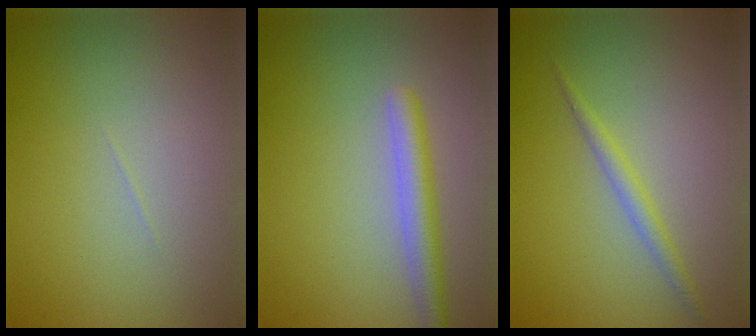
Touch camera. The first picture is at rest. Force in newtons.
{"total": 2.7, "press": 2.7, "slide": 0.3}
{"total": 1.4, "press": 1.4, "slide": 0.1}